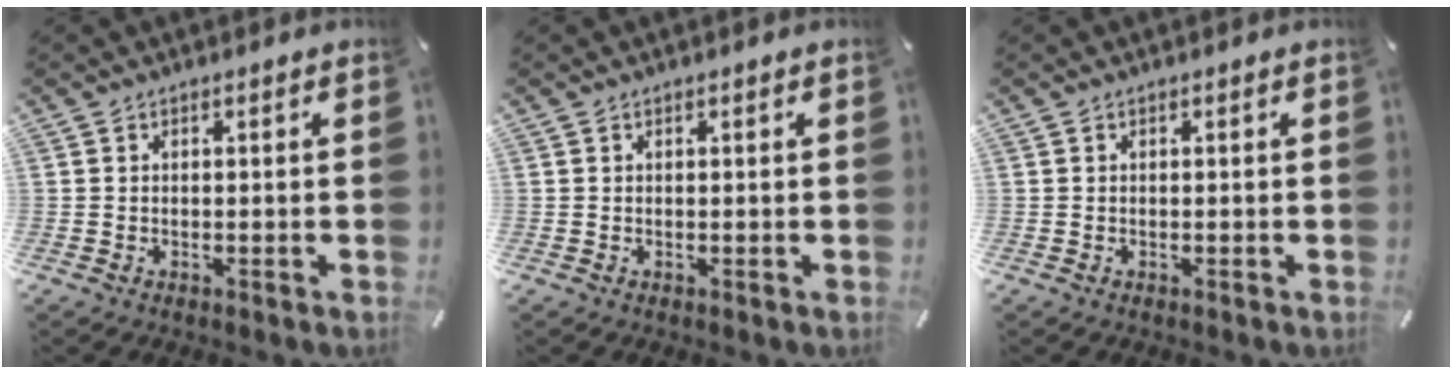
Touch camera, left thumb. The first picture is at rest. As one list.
[{"total": 0.0}, {"total": 0.0}]